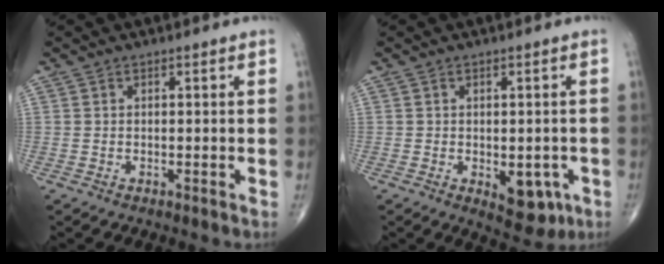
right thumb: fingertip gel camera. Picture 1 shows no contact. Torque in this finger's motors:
{"motor_torque": [2.57, 2.44, 0.22, -0.45, 0.10]}